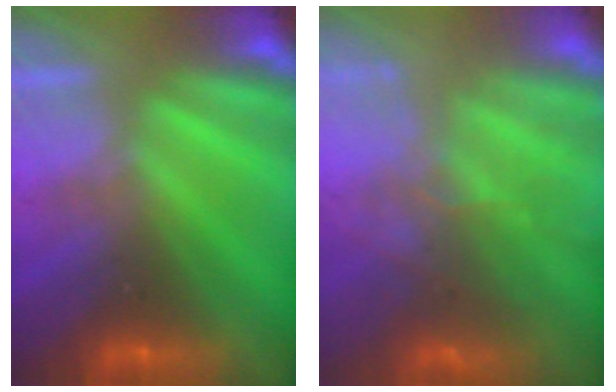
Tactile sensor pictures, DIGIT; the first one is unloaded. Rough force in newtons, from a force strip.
{"total": 8.7}